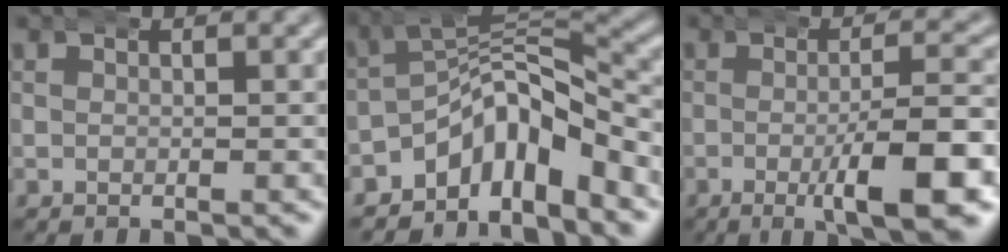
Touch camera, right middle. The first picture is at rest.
{"total": 9.9, "force": [-3.3, 6.3, 7.0], "torque": [-0.104, -0.011, -0.055]}
{"total": 7.0, "force": [-1.7, 1.3, 6.7], "torque": [-0.087, 0.002, -0.025]}